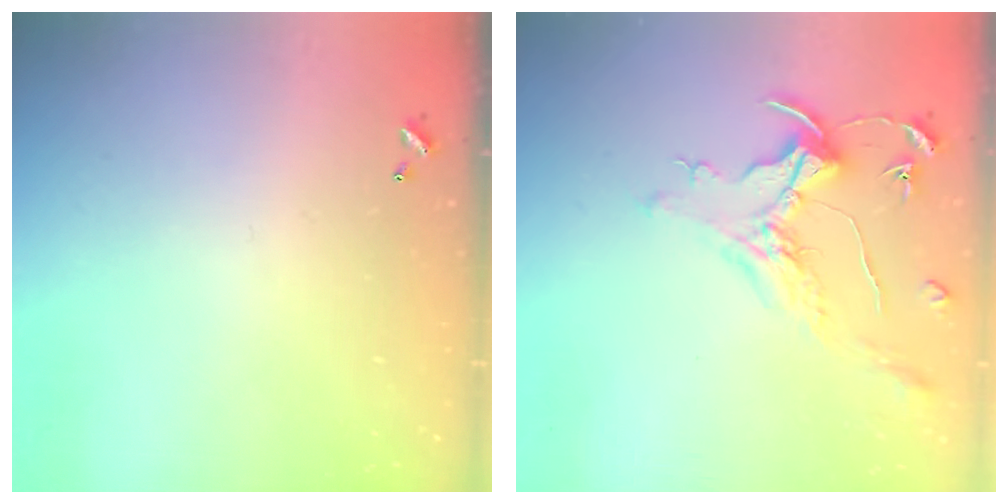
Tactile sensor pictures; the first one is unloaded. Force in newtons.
{"total": 1.5, "press": 1.3, "slide": 0.7}